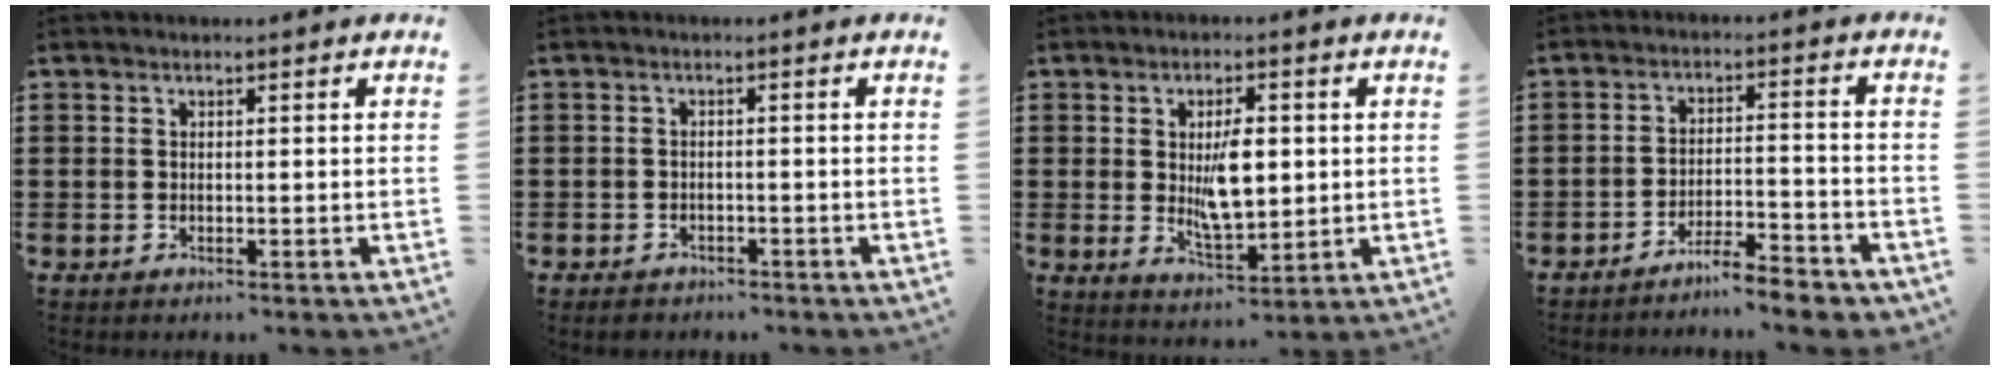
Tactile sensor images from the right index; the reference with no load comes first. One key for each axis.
{"total": 1.4, "fx": -1.3, "fy": 0.5, "fz": 0.2, "tx": -0.008, "ty": 0.002, "tz": -0.027}
{"total": 7.3, "fx": 0.6, "fy": 3.3, "fz": 6.5, "tx": -0.116, "ty": 0.001, "tz": 0.005}
{"total": 5.1, "fx": -4.8, "fy": 0.0, "fz": 1.7, "tx": -0.031, "ty": -0.002, "tz": -0.093}